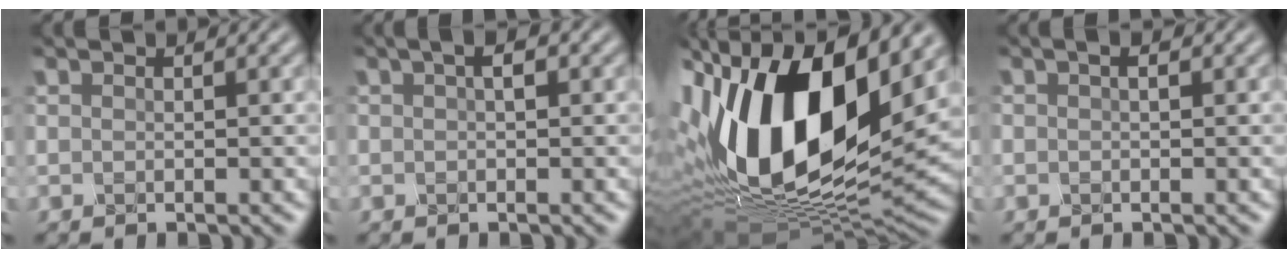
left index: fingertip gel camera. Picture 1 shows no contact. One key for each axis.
{"total": 1.1, "fx": 0.4, "fy": -0.3, "fz": 1.0, "tx": -0.026, "ty": 0.008, "tz": 0.017}
{"total": 16.1, "fx": 3.4, "fy": 8.9, "fz": 12.9, "tx": -0.265, "ty": 0.007, "tz": 0.056}
{"total": 0.6, "fx": 0.3, "fy": -0.2, "fz": 0.5, "tx": -0.015, "ty": 0.006, "tz": 0.010}